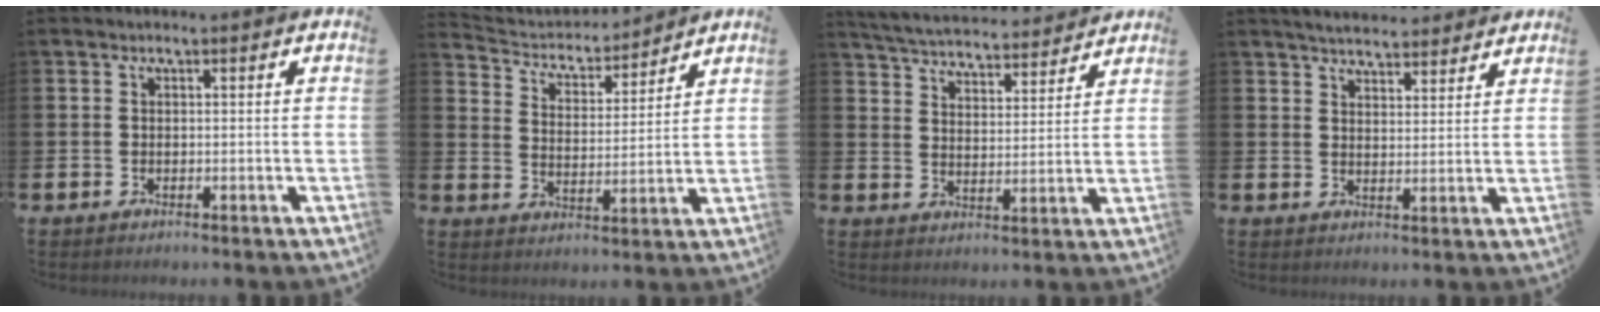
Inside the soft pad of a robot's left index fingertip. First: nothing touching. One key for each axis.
{"total": 4.4, "fx": 4.2, "fy": 1.4, "fz": 0.2, "tx": -0.032, "ty": -0.033, "tz": 0.069}
{"total": 5.3, "fx": 5.2, "fy": 0.8, "fz": 0.5, "tx": -0.039, "ty": -0.038, "tz": 0.091}
{"total": 4.3, "fx": 4.2, "fy": 0.5, "fz": 0.2, "tx": -0.016, "ty": -0.021, "tz": 0.076}